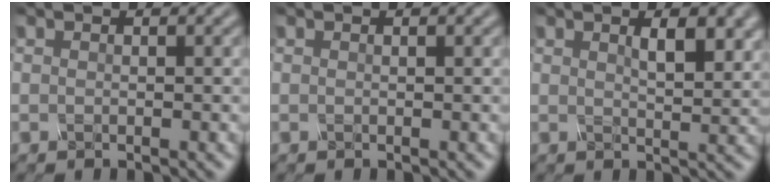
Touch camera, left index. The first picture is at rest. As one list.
[{"total": 0.0}, {"total": 3.5, "force": [1.3, 1.3, 3.0], "torque": [-0.047, 0.000, 0.027]}]